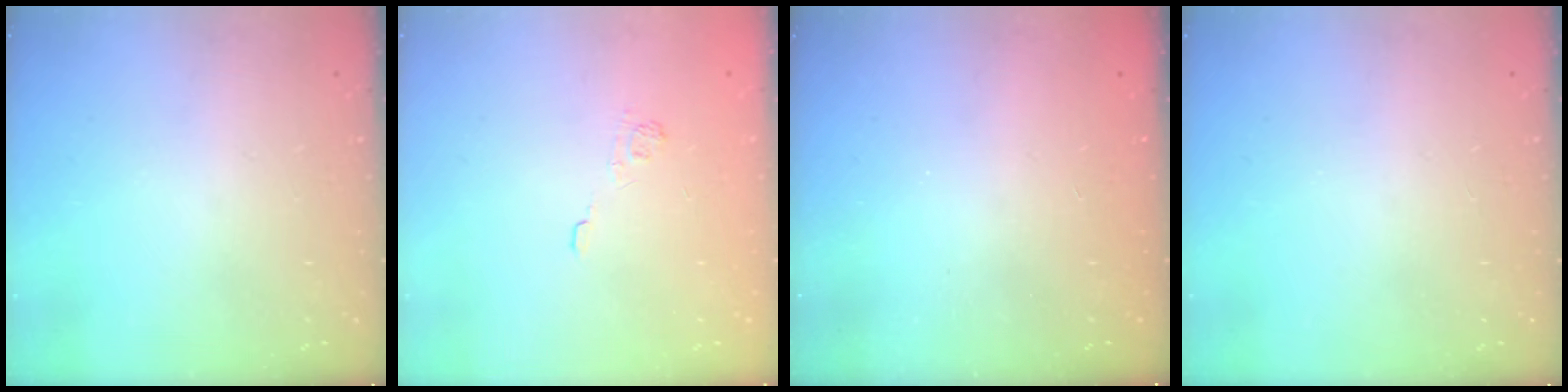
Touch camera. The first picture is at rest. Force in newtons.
{"total": 2.3, "press": 1.8, "slide": 1.3}
{"total": 2.3, "press": 2.2, "slide": 0.7}
{"total": 0.0}